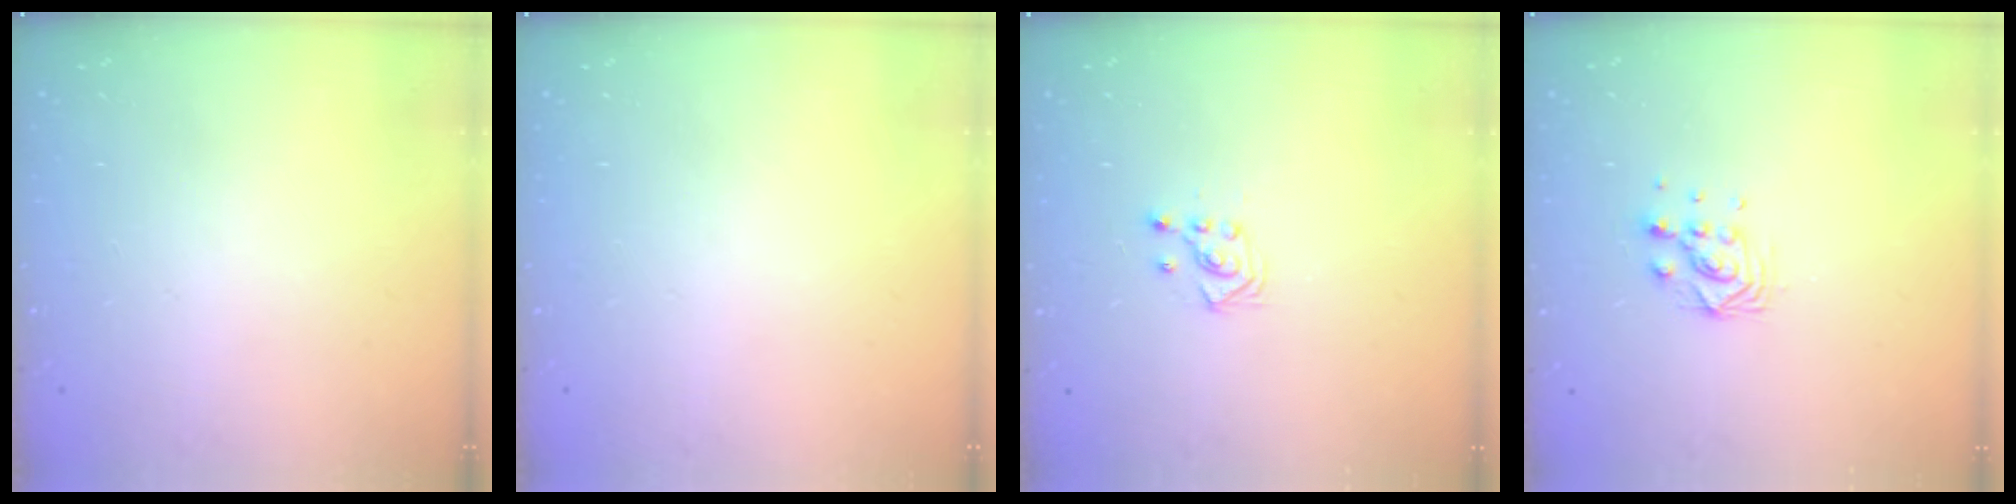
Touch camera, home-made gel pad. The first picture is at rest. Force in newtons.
{"total": 0.0}
{"total": 3.0, "press": 2.8, "slide": 1.0}
{"total": 6.6, "press": 6.6, "slide": 0.4}